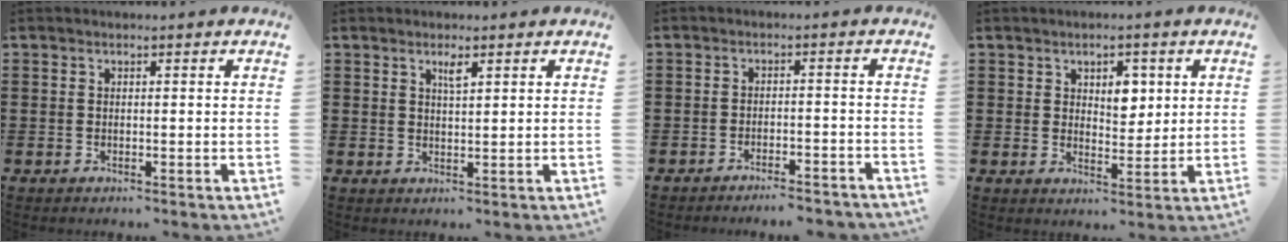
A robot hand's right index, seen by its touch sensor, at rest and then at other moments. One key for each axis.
{"total": 2.0, "fx": 1.2, "fy": 0.4, "fz": 1.5, "tx": -0.024, "ty": -0.001, "tz": 0.018}
{"total": 3.0, "fx": -2.9, "fy": 0.0, "fz": 0.7, "tx": -0.016, "ty": 0.000, "tz": -0.061}
{"total": 4.2, "fx": 1.7, "fy": 2.7, "fz": 2.7, "tx": -0.038, "ty": 0.002, "tz": 0.023}